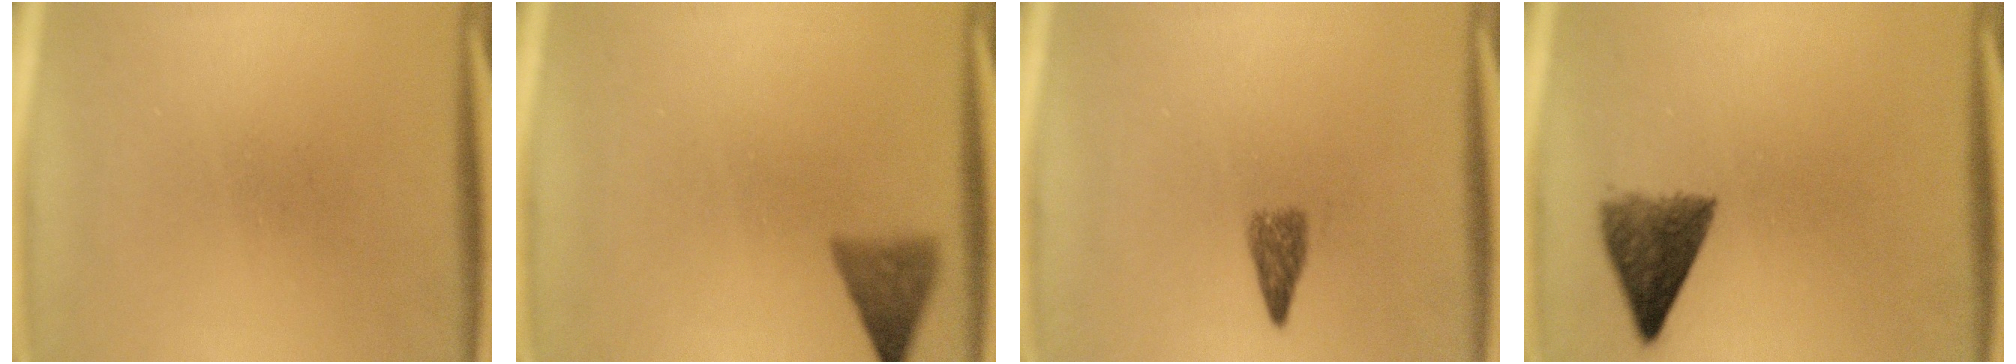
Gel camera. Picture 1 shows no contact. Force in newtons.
{"total": 3.5}
{"total": 2.3}
{"total": 6.5}